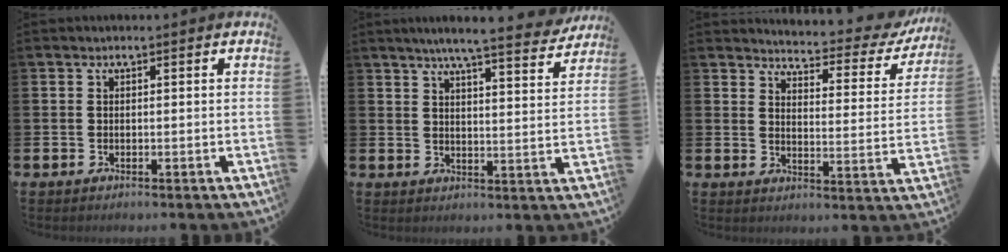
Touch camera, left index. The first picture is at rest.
{"total": 6.7, "force": [6.2, 0.0, 2.5], "torque": [-0.057, -0.034, 0.104]}
{"total": 3.7, "force": [3.5, 0.7, 0.7], "torque": [-0.033, -0.038, 0.052]}